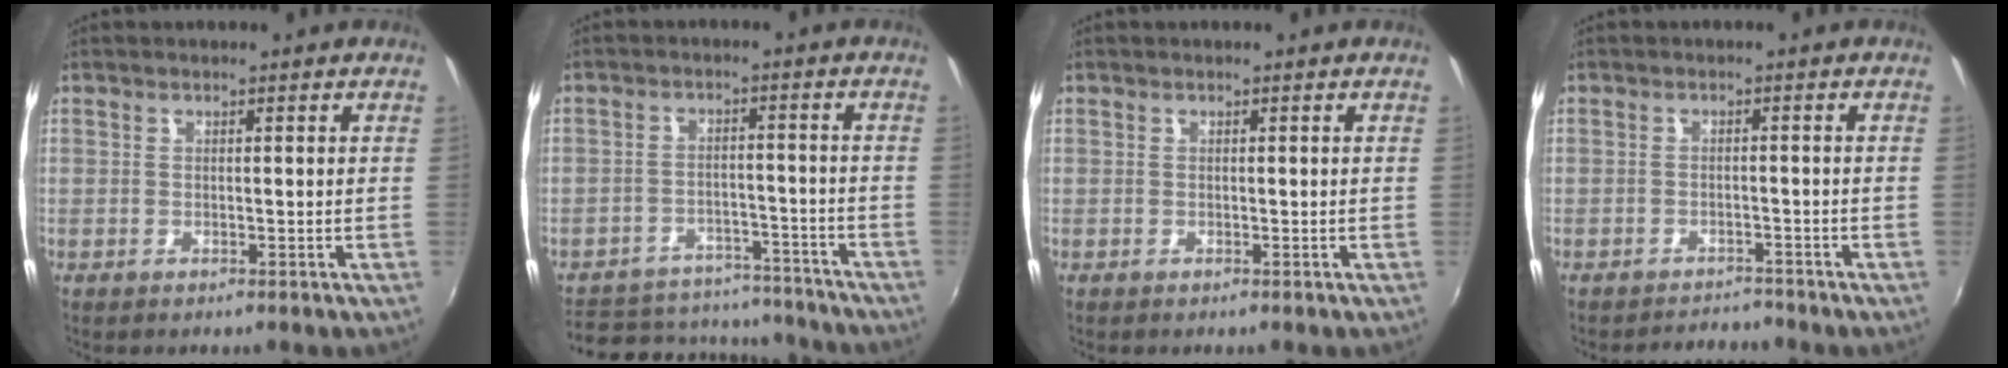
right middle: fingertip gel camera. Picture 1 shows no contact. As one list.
[{"total": 15.6, "force": [-12.8, 7.7, 4.5], "torque": [-0.114, 0.036, -0.155]}, {"total": 0.0}, {"total": 4.6, "force": [-4.4, 1.1, 0.3], "torque": [-0.016, 0.005, -0.065]}]